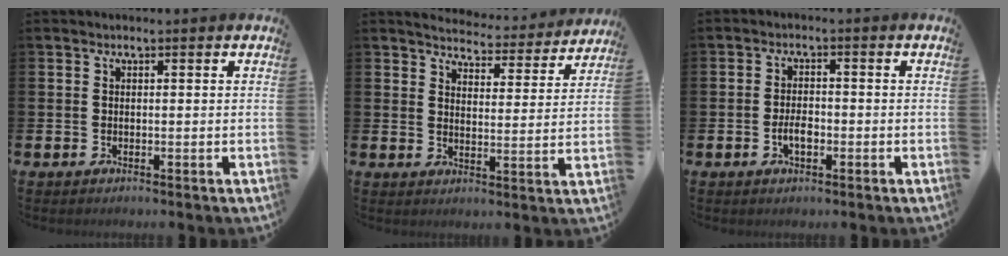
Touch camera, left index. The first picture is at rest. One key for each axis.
{"total": 4.3, "fx": 4.3, "fy": 0.7, "fz": 0.4, "tx": -0.018, "ty": -0.039, "tz": 0.069}
{"total": 2.7, "fx": -0.8, "fy": 1.4, "fz": 2.2, "tx": -0.032, "ty": 0.001, "tz": -0.018}